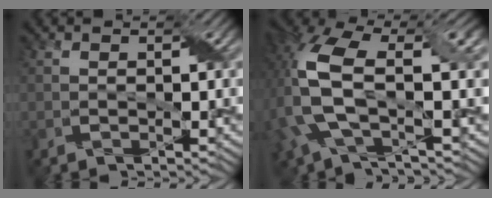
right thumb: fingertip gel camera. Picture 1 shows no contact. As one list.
[{"total": 10.6, "force": [0.0, 4.4, 9.6], "torque": [-0.221, 0.005, -0.017]}]